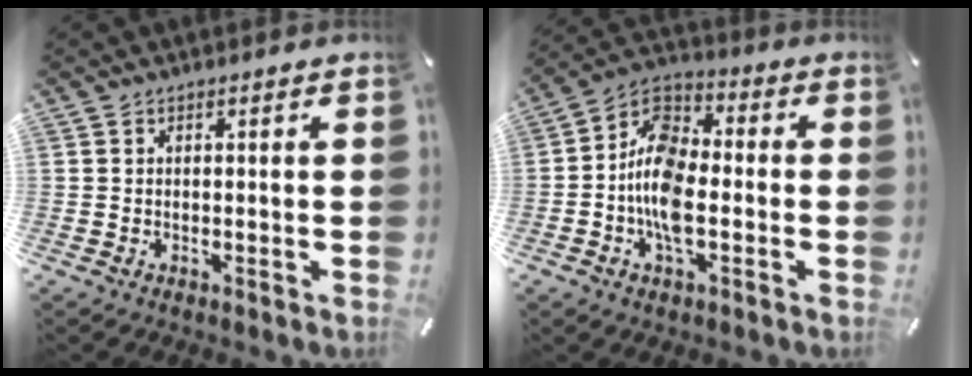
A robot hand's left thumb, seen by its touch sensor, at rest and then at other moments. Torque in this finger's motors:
{"motor_torque": [0.25, 1.21, 1.43, 0.18, 0.50]}